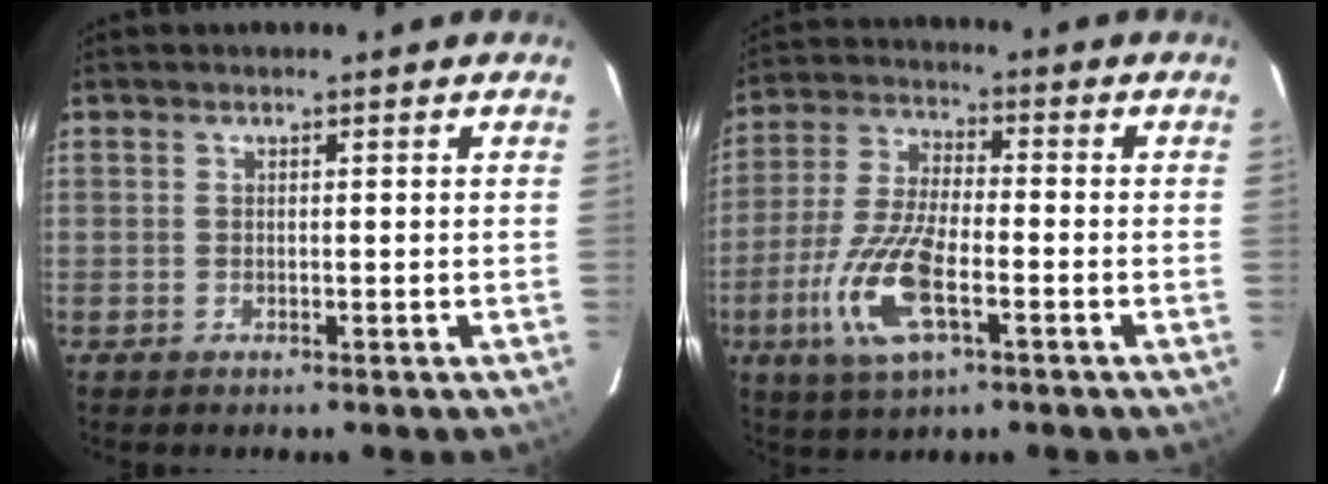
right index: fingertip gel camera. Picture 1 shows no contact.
{"total": 13.1, "force": [-4.9, 4.6, 11.3], "torque": [-0.246, -0.010, -0.096]}